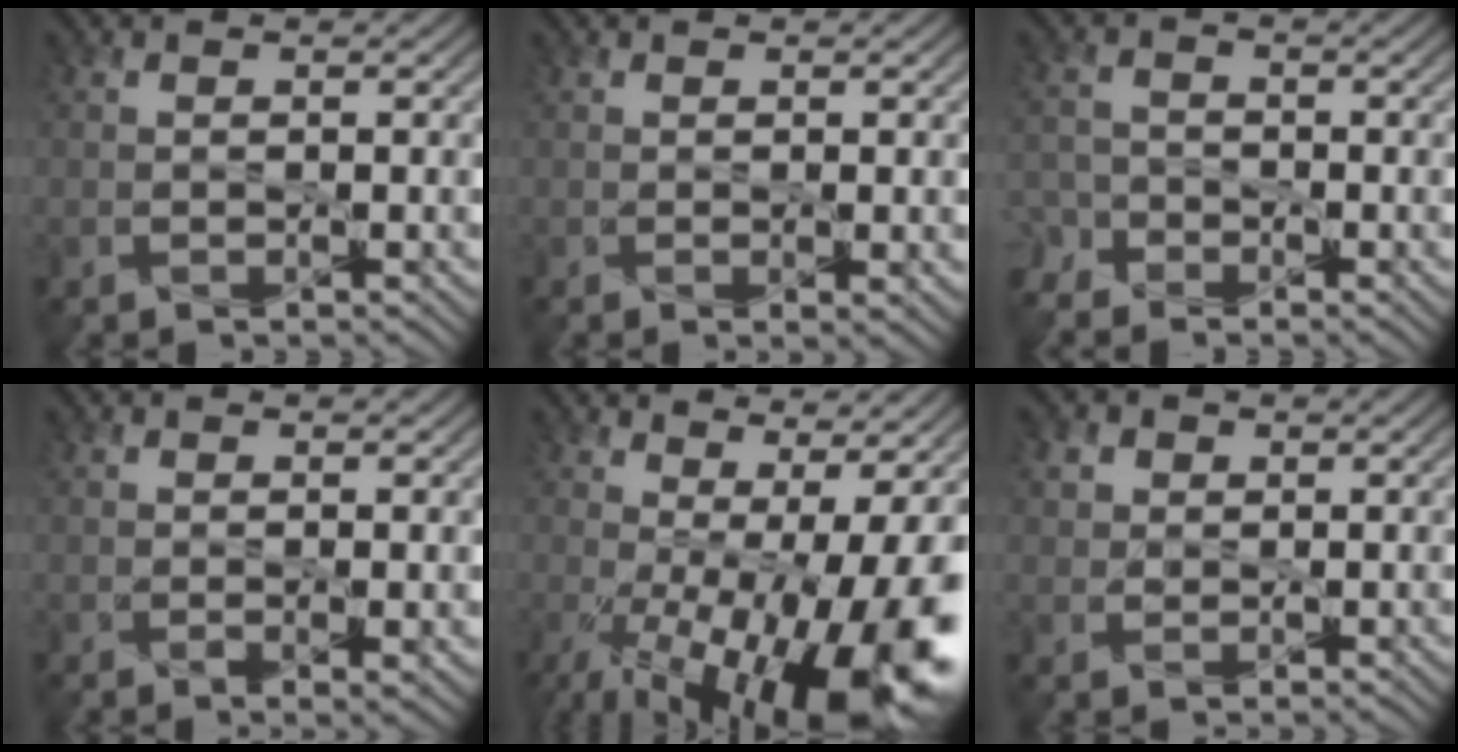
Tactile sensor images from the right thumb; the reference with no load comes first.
{"total": 1.4, "force": [0.1, 0.2, 1.3], "torque": [-0.024, -0.002, 0.003]}
{"total": 3.3, "force": [-2.8, 1.6, 0.8], "torque": [-0.020, -0.008, -0.069]}
{"total": 1.6, "force": [0.0, 0.3, 1.6], "torque": [-0.031, -0.006, 0.003]}
{"total": 19.1, "force": [-3.9, 8.0, 16.8], "torque": [-0.238, -0.041, -0.027]}
{"total": 3.1, "force": [1.5, 2.5, 0.9], "torque": [-0.033, 0.001, 0.030]}